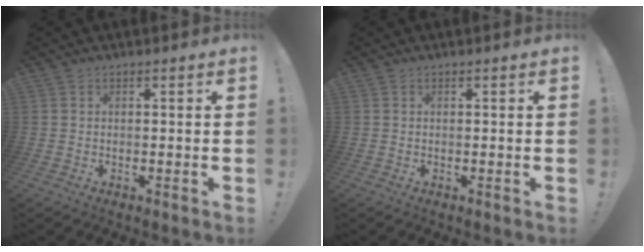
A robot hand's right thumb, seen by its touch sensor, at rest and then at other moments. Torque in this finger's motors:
{"motor_torque": [0.00, 0.00, -0.03, 0.03, 0.01]}